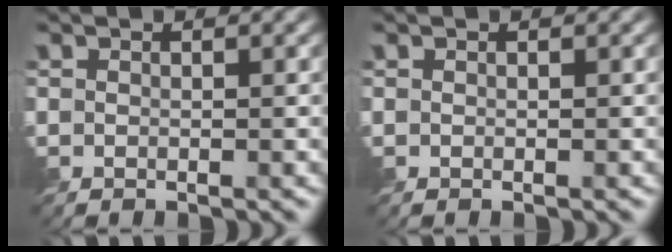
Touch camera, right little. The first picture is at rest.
{"total": 0.0}